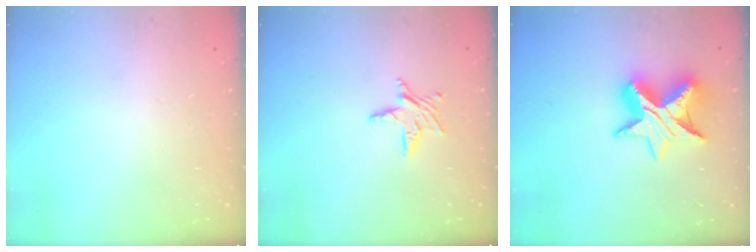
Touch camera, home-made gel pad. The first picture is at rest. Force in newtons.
{"total": 6.7, "press": 6.7, "slide": 0.1}
{"total": 12.9, "press": 12.9, "slide": 0.8}